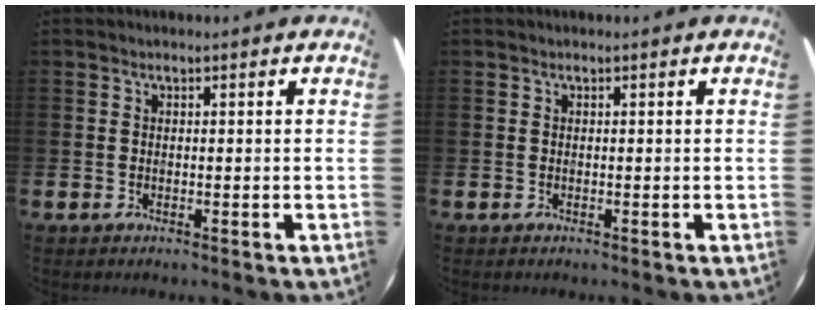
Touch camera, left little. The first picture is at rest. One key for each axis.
{"total": 0.0}